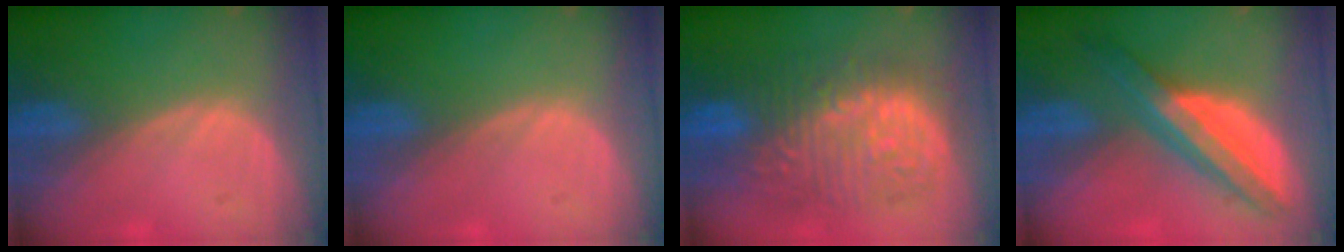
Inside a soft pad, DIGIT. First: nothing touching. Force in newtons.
{"total": 0.0}
{"total": 13.1, "press": 13.1, "slide": 1.2}
{"total": 8.5, "press": 8.5, "slide": 0.5}